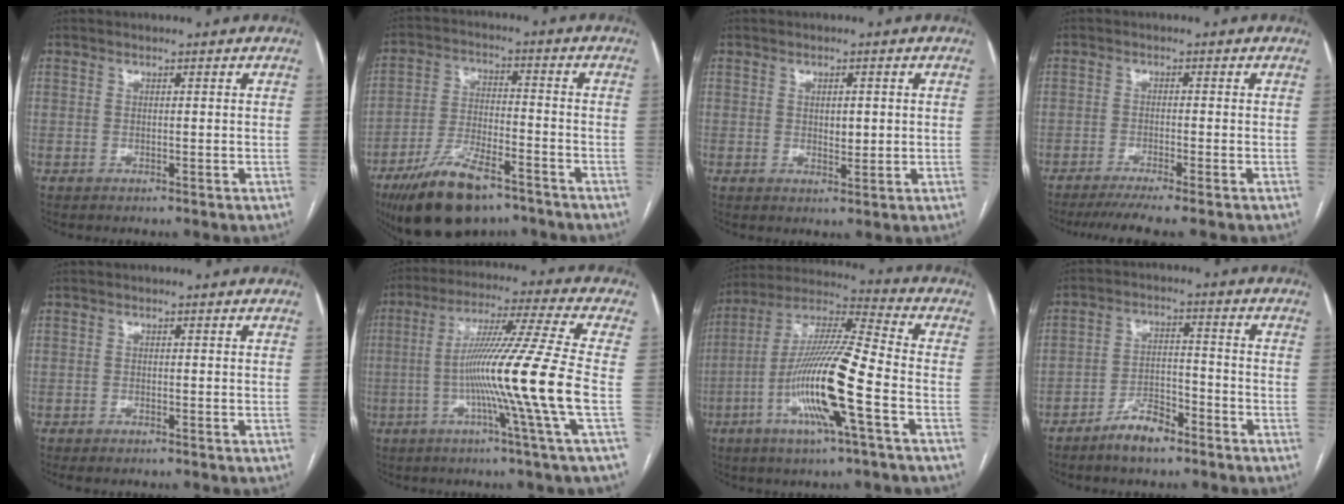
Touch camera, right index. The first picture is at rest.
{"total": 13.5, "force": [-9.4, 4.3, 8.7], "torque": [-0.167, -0.013, -0.163]}
{"total": 2.6, "force": [0.4, 1.2, 2.2], "torque": [-0.034, -0.003, 0.009]}
{"total": 6.3, "force": [-5.2, -1.0, 3.4], "torque": [-0.043, -0.016, -0.083]}
{"total": 1.0, "force": [-0.8, 0.3, 0.5], "torque": [-0.010, -0.002, -0.008]}
{"total": 15.6, "force": [-3.4, -3.5, 14.8], "torque": [-0.258, -0.016, -0.069]}
{"total": 16.7, "force": [-5.2, 0.5, 15.9], "torque": [-0.311, -0.004, -0.102]}
{"total": 6.4, "force": [-4.7, 2.3, 3.7], "torque": [-0.069, 0.007, -0.083]}